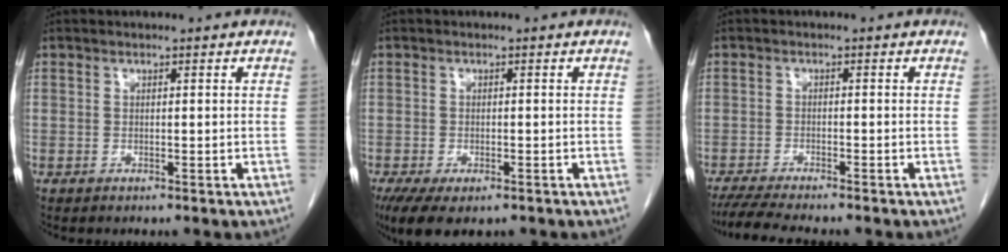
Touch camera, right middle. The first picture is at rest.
{"total": 7.1, "force": [-4.7, 2.9, 4.4], "torque": [-0.077, -0.015, -0.075]}
{"total": 7.4, "force": [-6.4, 0.3, 3.7], "torque": [-0.058, -0.017, -0.104]}